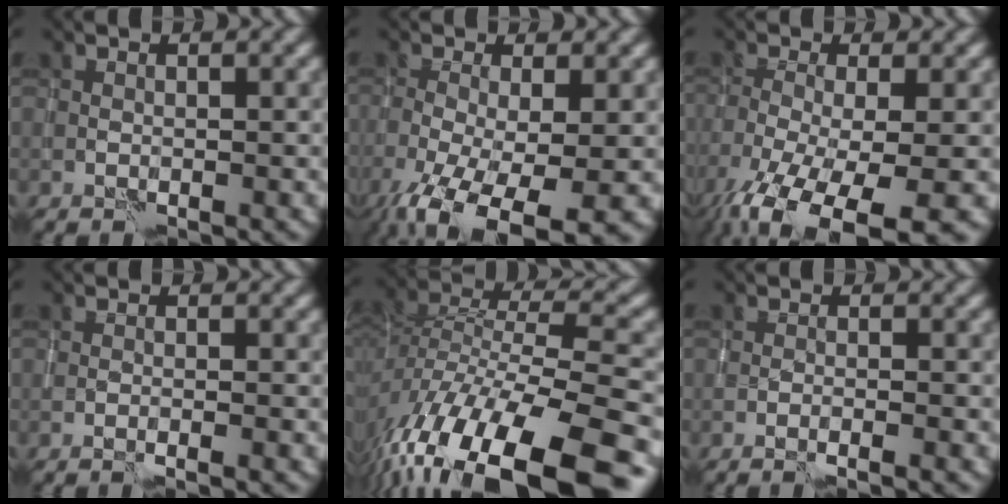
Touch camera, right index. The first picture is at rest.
{"total": 9.4, "force": [-5.0, 3.4, 7.3], "torque": [-0.145, -0.043, -0.080]}
{"total": 11.4, "force": [-7.4, 3.6, 7.9], "torque": [-0.164, -0.043, -0.110]}
{"total": 1.4, "force": [-0.9, 0.1, 1.0], "torque": [-0.017, 0.006, -0.020]}
{"total": 15.9, "force": [-10.5, 5.7, 10.4], "torque": [-0.220, -0.018, -0.164]}
{"total": 2.0, "force": [-1.5, 0.2, 1.3], "torque": [-0.019, 0.005, -0.029]}